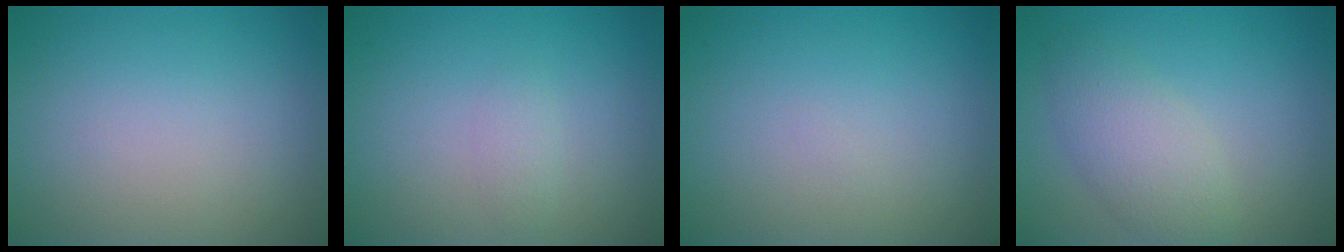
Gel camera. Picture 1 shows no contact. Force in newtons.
{"total": 0.8, "press": 0.8, "slide": 0.1}
{"total": 0.0}
{"total": 3.7, "press": 3.7, "slide": 0.1}